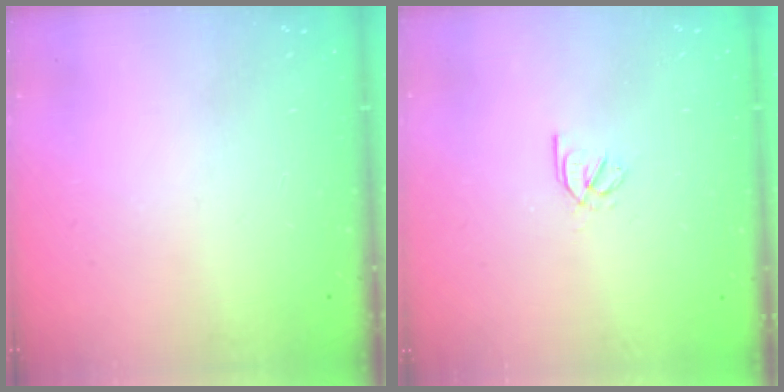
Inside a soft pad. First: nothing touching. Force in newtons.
{"total": 2.2, "press": 2.2, "slide": 0.5}